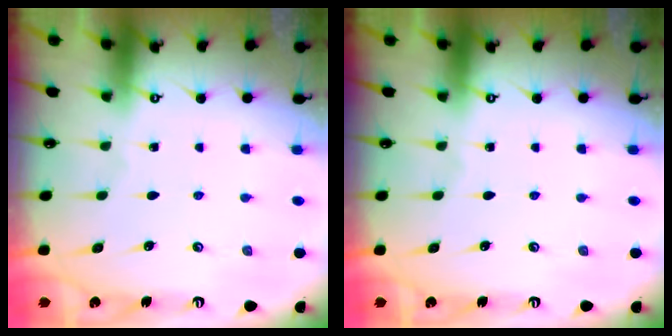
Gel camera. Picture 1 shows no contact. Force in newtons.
{"total": 0.0}